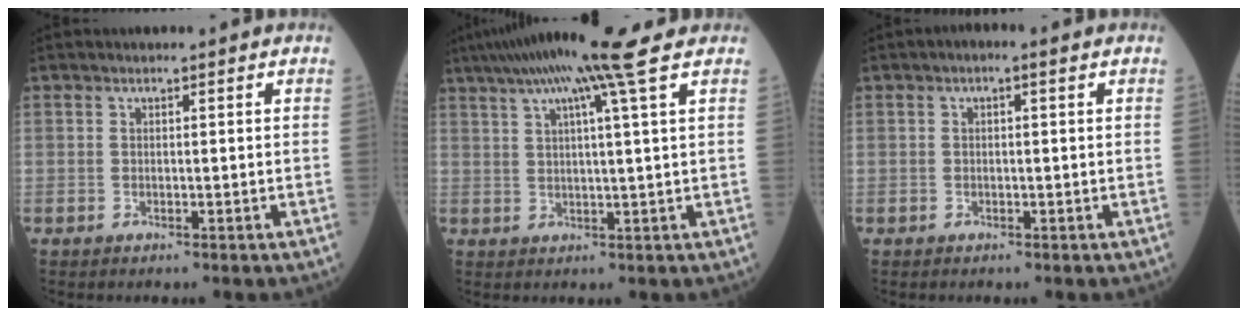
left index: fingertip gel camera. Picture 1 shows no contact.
{"total": 11.6, "force": [7.9, -1.6, 8.3], "torque": [-0.140, 0.024, 0.116]}
{"total": 1.4, "force": [0.5, 0.5, 1.2], "torque": [-0.021, 0.007, 0.003]}